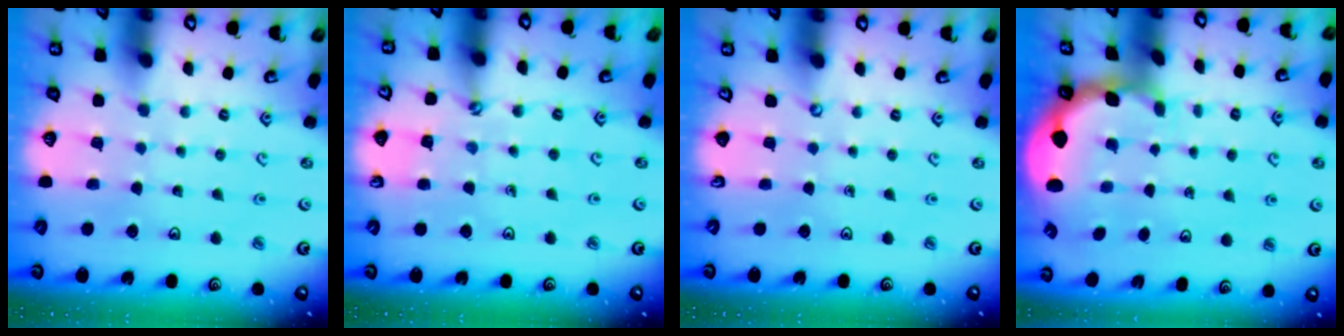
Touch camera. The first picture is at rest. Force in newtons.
{"total": 2.1, "press": 2.1, "slide": 0.4}
{"total": 0.0}
{"total": 1.6, "press": 1.4, "slide": 0.7}